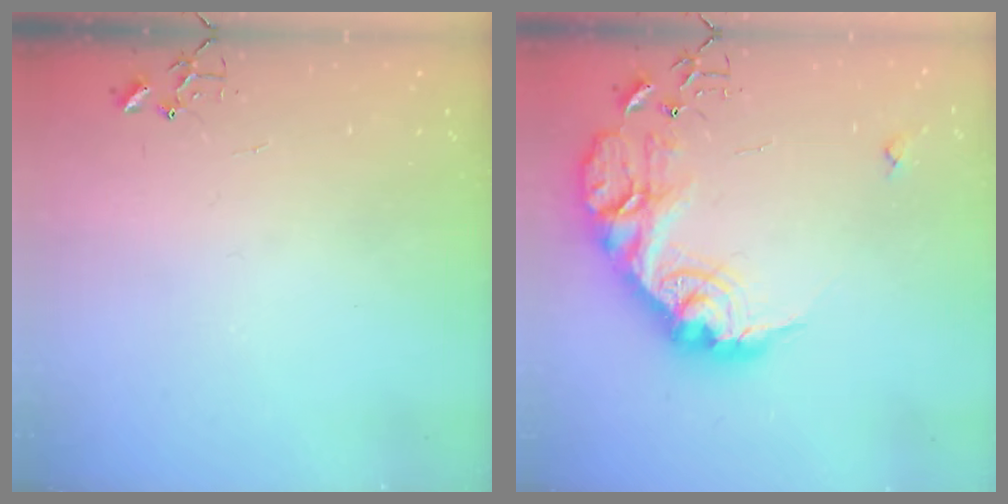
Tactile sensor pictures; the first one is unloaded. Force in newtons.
{"total": 22.6, "press": 22.6, "slide": 1.4}